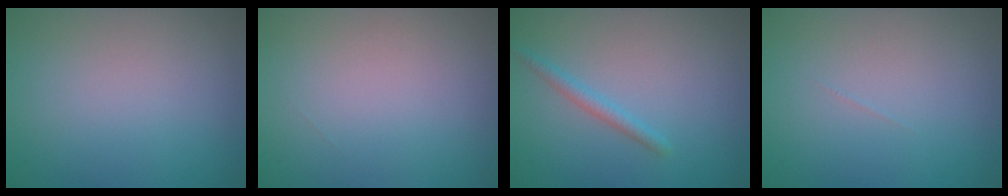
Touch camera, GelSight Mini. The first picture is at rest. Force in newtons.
{"total": 0.0}
{"total": 1.5, "press": 1.5, "slide": 0.1}
{"total": 0.0}